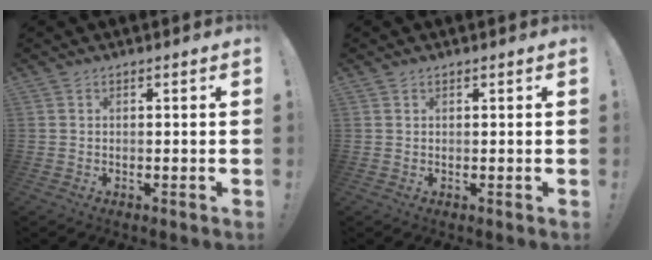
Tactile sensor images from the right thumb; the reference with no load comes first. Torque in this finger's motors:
{"motor_torque": [-0.19, 0.03, 0.12, -0.15, 0.03]}